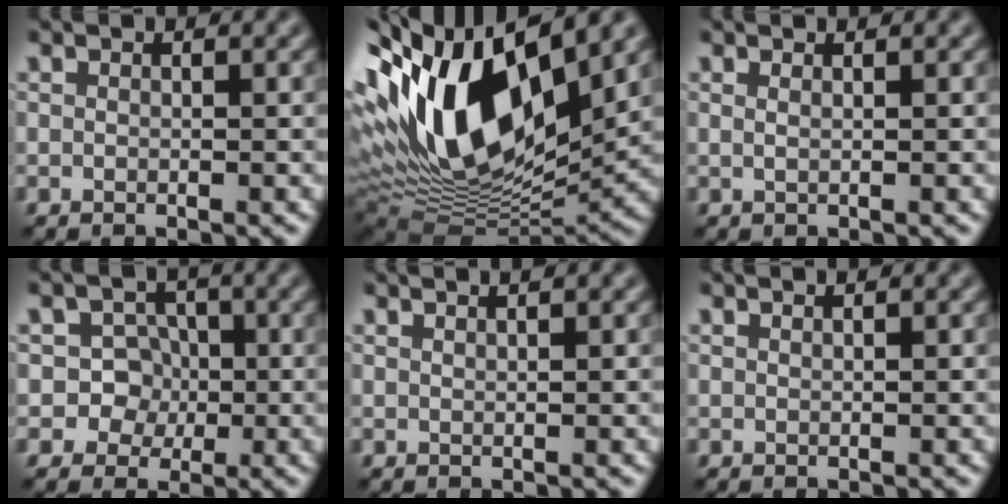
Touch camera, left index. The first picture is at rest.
{"total": 16.8, "force": [4.6, 8.2, 13.9], "torque": [-0.264, 0.011, 0.076]}
{"total": 1.0, "force": [0.5, 0.4, 0.7], "torque": [-0.008, -0.004, -0.001]}
{"total": 4.4, "force": [-0.7, 4.2, 1.1], "torque": [0.005, 0.023, -0.035]}
{"total": 2.3, "force": [1.6, 0.9, 1.4], "torque": [0.001, 0.003, -0.004]}
{"total": 0.8, "force": [0.6, 0.2, 0.5], "torque": [-0.002, -0.003, 0.002]}